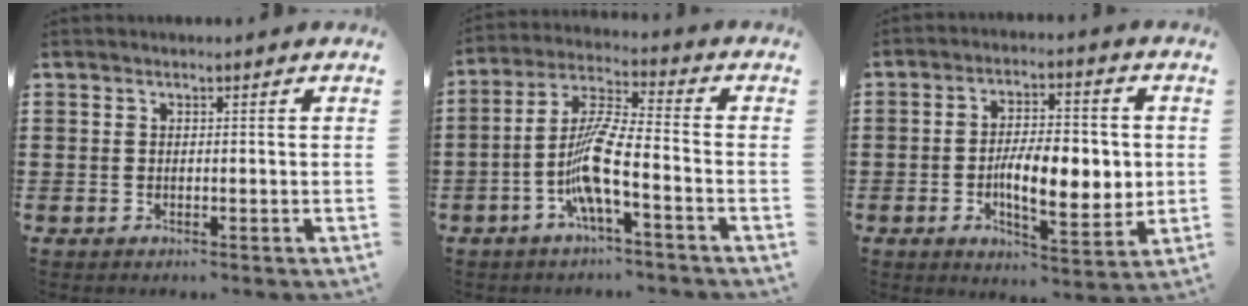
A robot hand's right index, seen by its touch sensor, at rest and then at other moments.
{"total": 8.6, "force": [-3.5, 1.0, 7.8], "torque": [-0.170, -0.014, -0.070]}
{"total": 9.6, "force": [-0.9, 4.2, 8.5], "torque": [-0.133, 0.000, -0.020]}